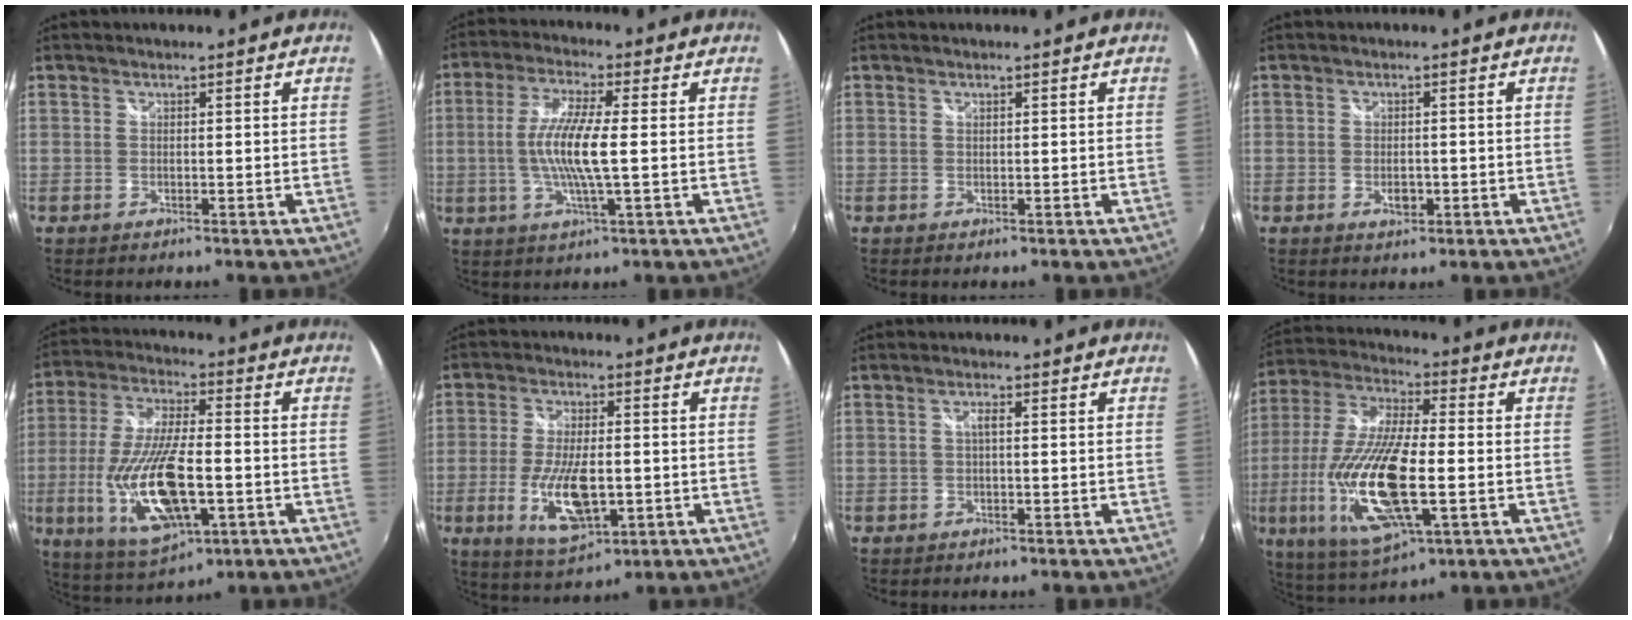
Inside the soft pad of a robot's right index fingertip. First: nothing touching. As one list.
[{"total": 9.9, "force": [-0.7, 1.1, 9.8], "torque": [-0.195, -0.003, -0.016]}, {"total": 0.0}, {"total": 2.6, "force": [-0.9, 1.5, 1.9], "torque": [-0.032, -0.003, -0.014]}, {"total": 18.7, "force": [-4.6, 6.8, 16.8], "torque": [-0.351, -0.022, -0.072]}, {"total": 11.9, "force": [-2.7, 4.8, 10.6], "torque": [-0.210, -0.017, -0.044]}, {"total": 1.2, "force": [0.0, 0.2, 1.2], "torque": [-0.021, 0.004, -0.003]}, {"total": 21.1, "force": [-5.0, 6.3, 19.5], "torque": [-0.406, -0.028, -0.090]}]